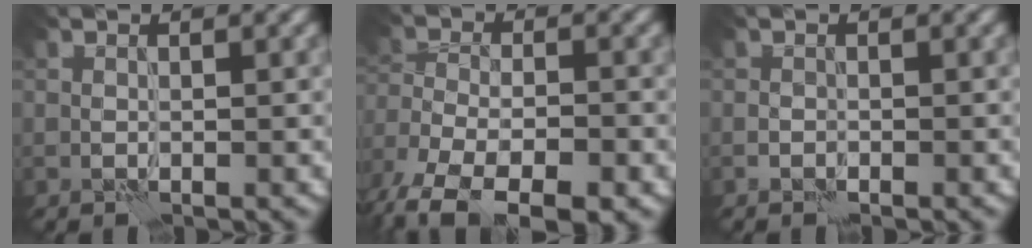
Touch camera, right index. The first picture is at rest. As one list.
[{"total": 9.3, "force": [-6.7, 4.1, 4.9], "torque": [-0.087, -0.012, -0.109]}, {"total": 0.8, "force": [-0.7, 0.0, -0.2], "torque": [0.003, 0.005, -0.012]}]